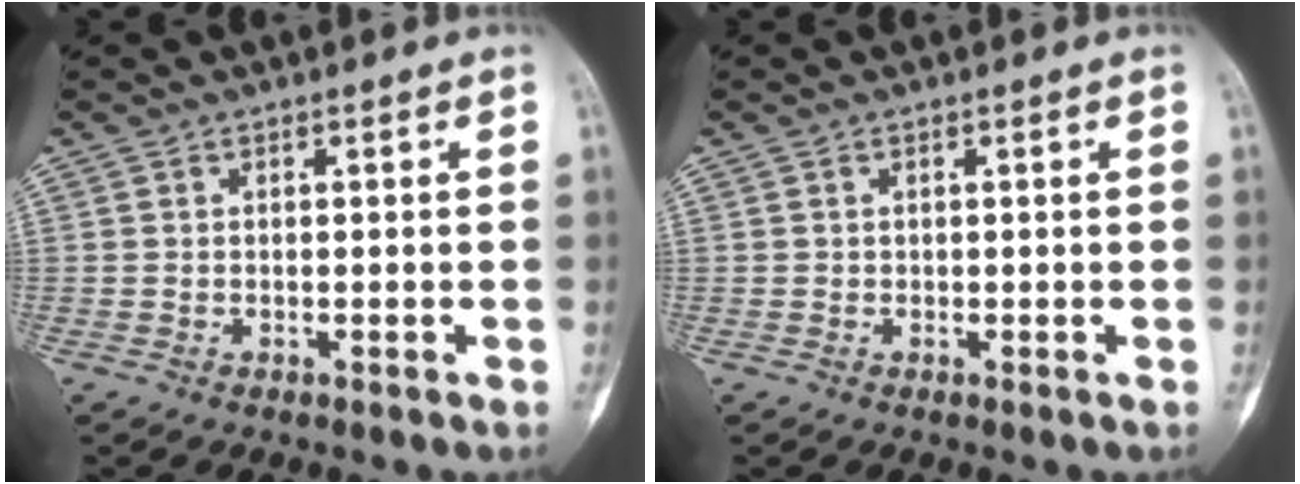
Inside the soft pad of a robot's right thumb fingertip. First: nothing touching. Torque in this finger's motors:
{"motor_torque": [-0.14, 0.11, -0.21, -0.22, -0.05]}